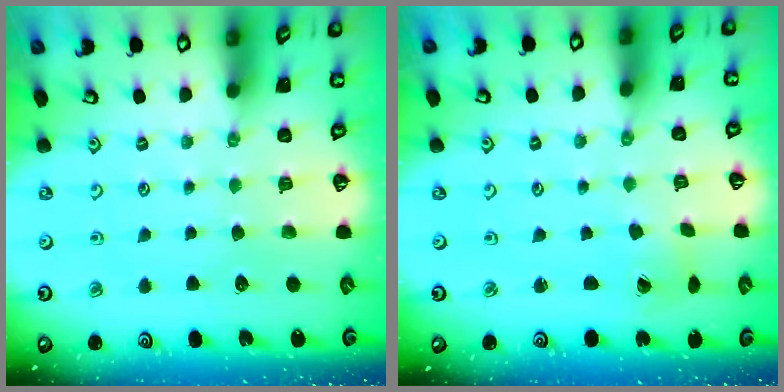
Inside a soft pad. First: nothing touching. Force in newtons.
{"total": 1.2, "press": 1.1, "slide": 0.2}